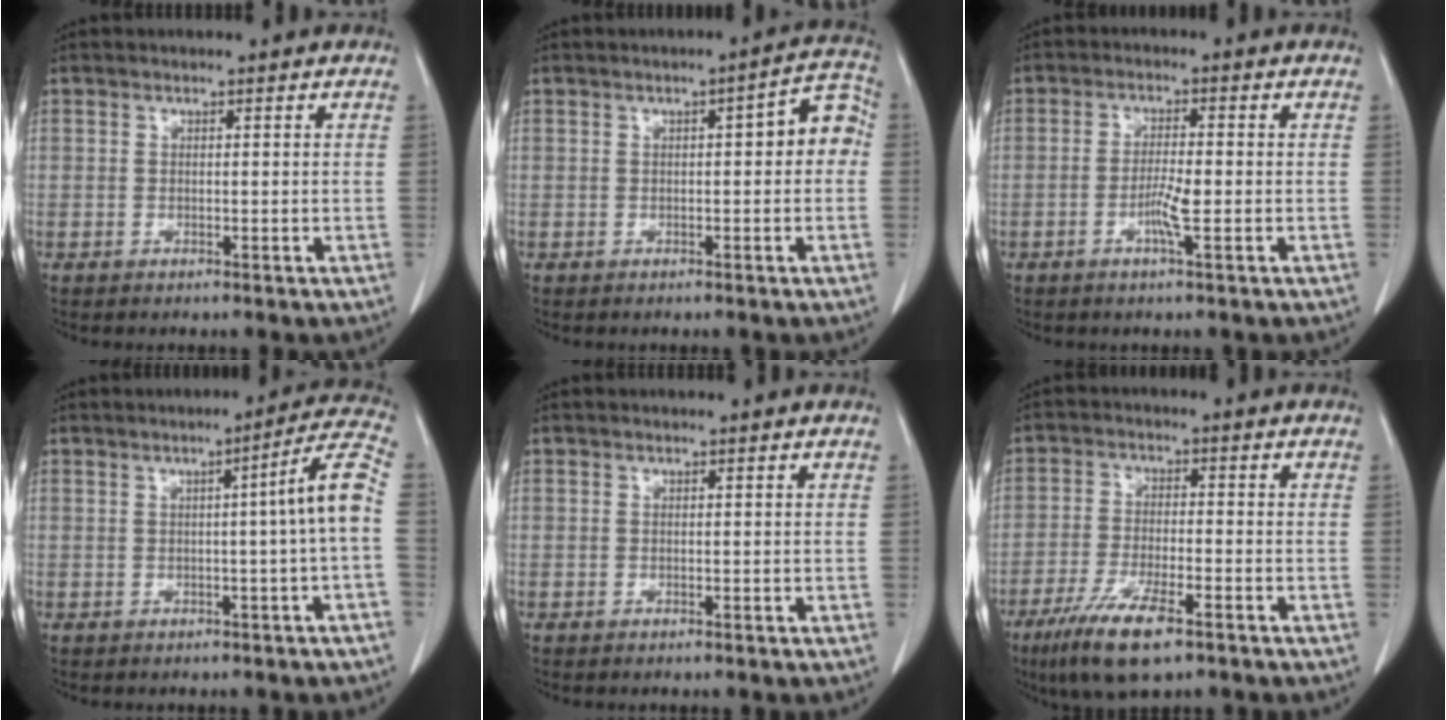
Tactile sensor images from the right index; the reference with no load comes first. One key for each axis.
{"total": 5.7, "fx": 0.4, "fy": 1.7, "fz": 5.4, "tx": -0.060, "ty": 0.029, "tz": 0.001}
{"total": 3.9, "fx": -1.2, "fy": 0.1, "fz": 3.7, "tx": -0.073, "ty": -0.004, "tz": -0.025}
{"total": 7.1, "fx": -0.3, "fy": -1.2, "fz": 7.0, "tx": -0.091, "ty": 0.014, "tz": -0.004}
{"total": 0.0}
{"total": 9.3, "fx": -5.8, "fy": 1.9, "fz": 7.1, "tx": -0.138, "ty": -0.019, "tz": -0.099}